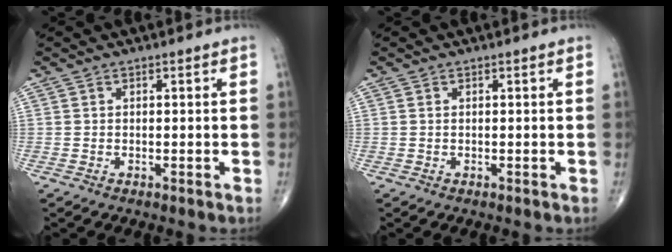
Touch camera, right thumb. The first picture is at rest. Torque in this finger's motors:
{"motor_torque": [-0.21, 0.05, 0.04, 0.16, 0.02]}